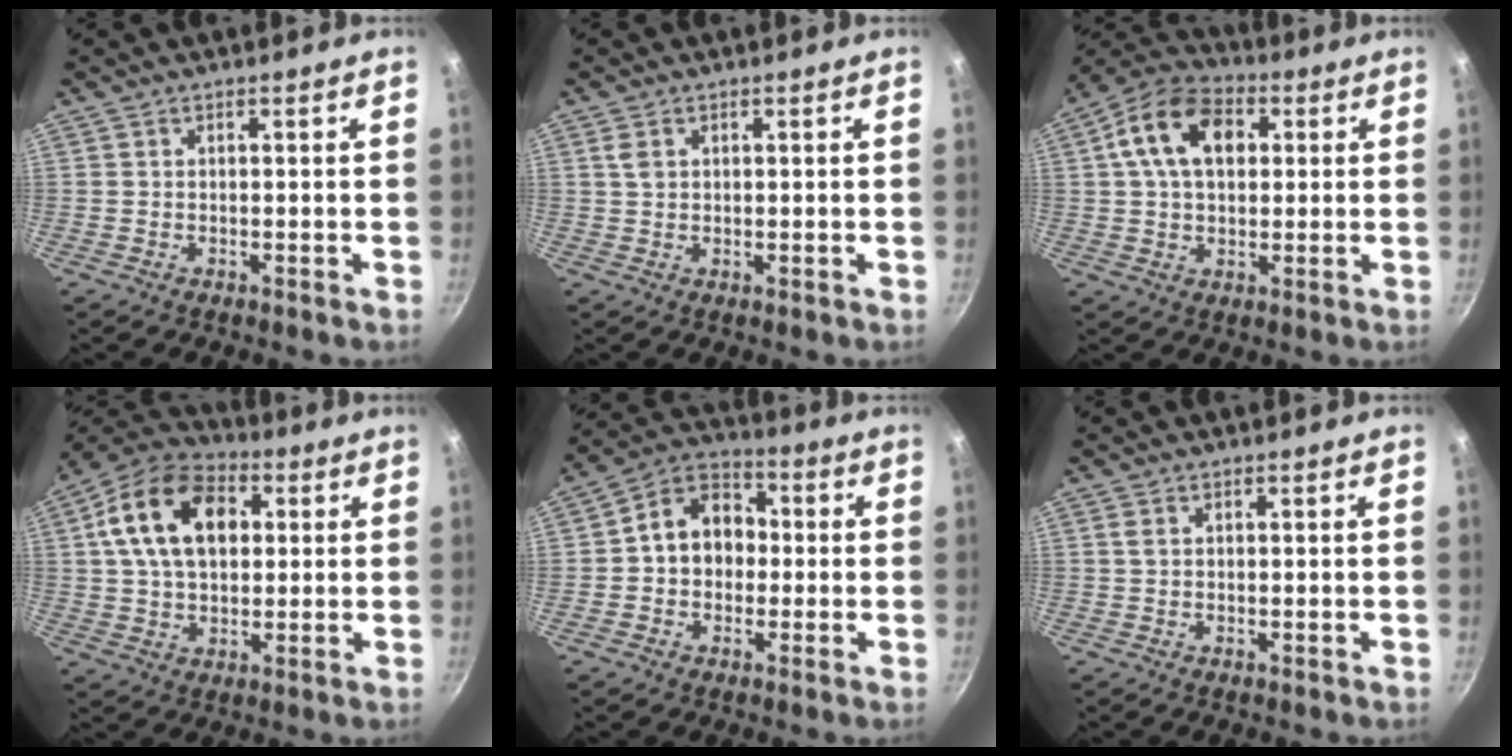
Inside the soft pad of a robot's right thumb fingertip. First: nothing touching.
{"total": 2.1, "force": [0.8, 1.4, 1.3], "torque": [-0.024, 0.001, 0.017]}
{"total": 13.8, "force": [3.3, 9.3, 9.6], "torque": [-0.141, 0.017, 0.039]}
{"total": 17.1, "force": [4.1, 11.4, 12.1], "torque": [-0.190, 0.015, 0.054]}
{"total": 10.9, "force": [0.0, 8.7, 6.5], "torque": [-0.061, 0.033, -0.020]}
{"total": 0.9, "force": [0.4, 0.4, 0.7], "torque": [-0.013, 0.001, 0.005]}